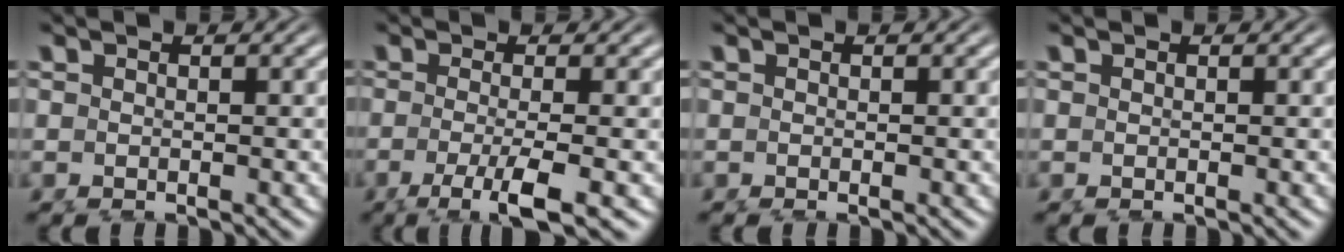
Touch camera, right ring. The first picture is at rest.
{"total": 4.8, "force": [-2.8, 0.3, 4.0], "torque": [-0.072, -0.029, -0.032]}
{"total": 0.0}
{"total": 0.0}